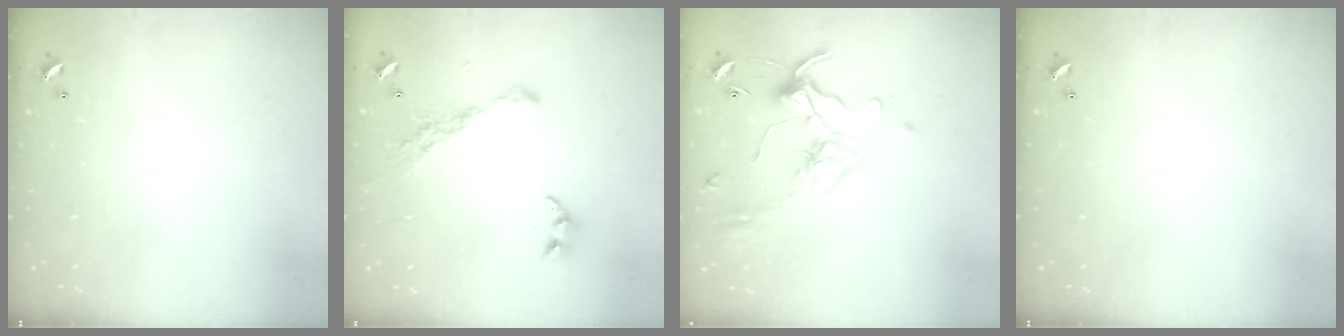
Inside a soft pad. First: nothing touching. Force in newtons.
{"total": 9.9, "press": 9.9, "slide": 0.5}
{"total": 0.6, "press": 0.5, "slide": 0.3}
{"total": 0.0}